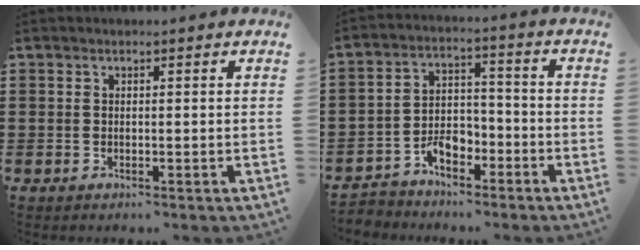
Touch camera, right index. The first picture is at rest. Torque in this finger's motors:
{"motor_torque": [2.14, 0.00, 0.38, 0.07]}